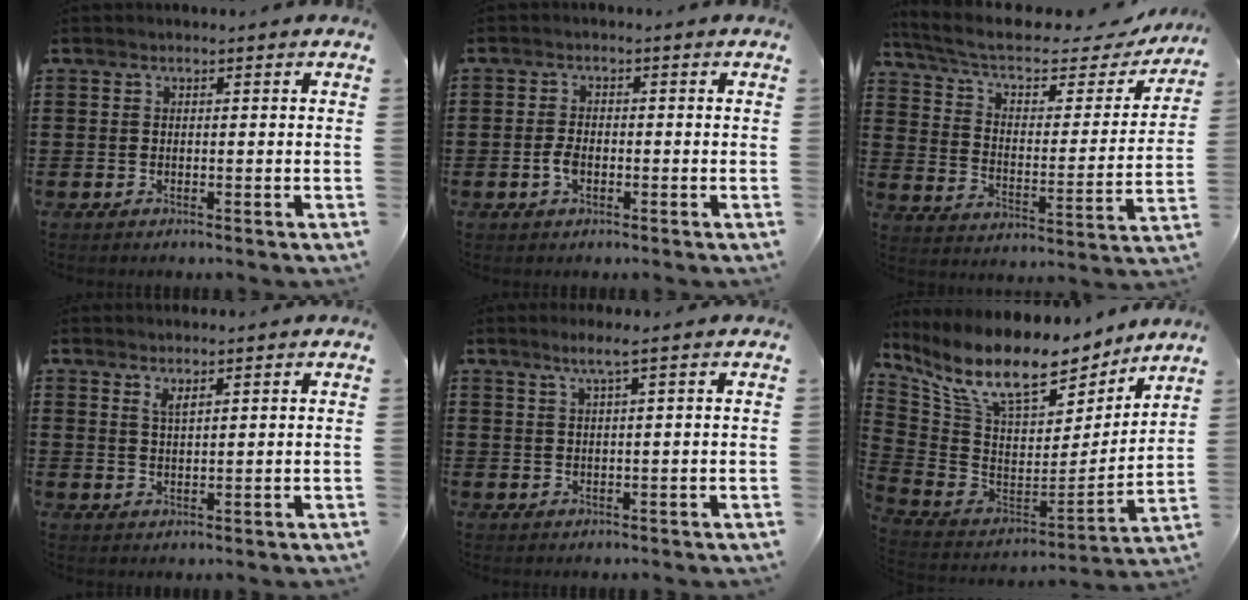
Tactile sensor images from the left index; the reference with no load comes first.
{"total": 2.6, "force": [-0.7, 1.5, 2.1], "torque": [-0.054, -0.004, -0.017]}
{"total": 7.1, "force": [5.1, 2.5, 4.3], "torque": [-0.103, -0.027, 0.084]}
{"total": 2.0, "force": [1.5, 0.6, 1.3], "torque": [-0.028, 0.002, 0.027]}
{"total": 2.4, "force": [1.2, -0.3, 2.0], "torque": [-0.042, -0.002, 0.020]}
{"total": 13.0, "force": [8.6, 4.6, 8.6], "torque": [-0.189, -0.049, 0.152]}